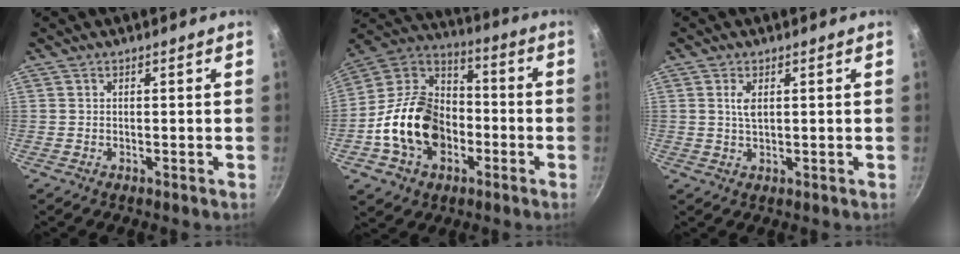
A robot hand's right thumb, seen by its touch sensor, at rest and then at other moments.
{"total": 19.5, "force": [-4.9, 14.3, 12.3], "torque": [-0.192, 0.051, -0.099]}
{"total": 2.6, "force": [0.8, 1.2, 2.1], "torque": [-0.039, -0.003, 0.015]}